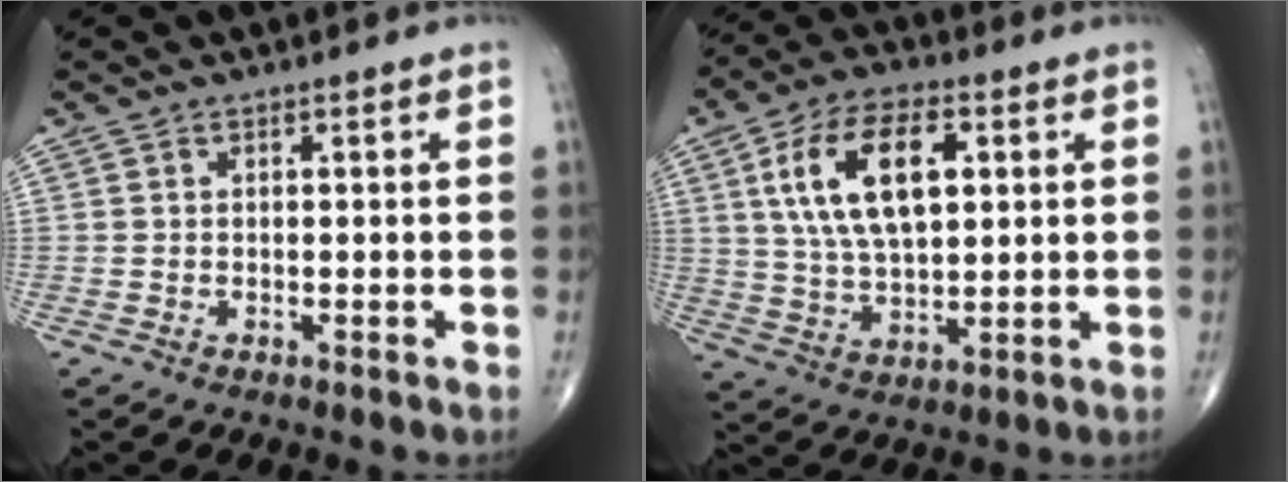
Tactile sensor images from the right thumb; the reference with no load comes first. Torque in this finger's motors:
{"motor_torque": [-0.10, 0.63, 1.17, 0.21, 0.05]}